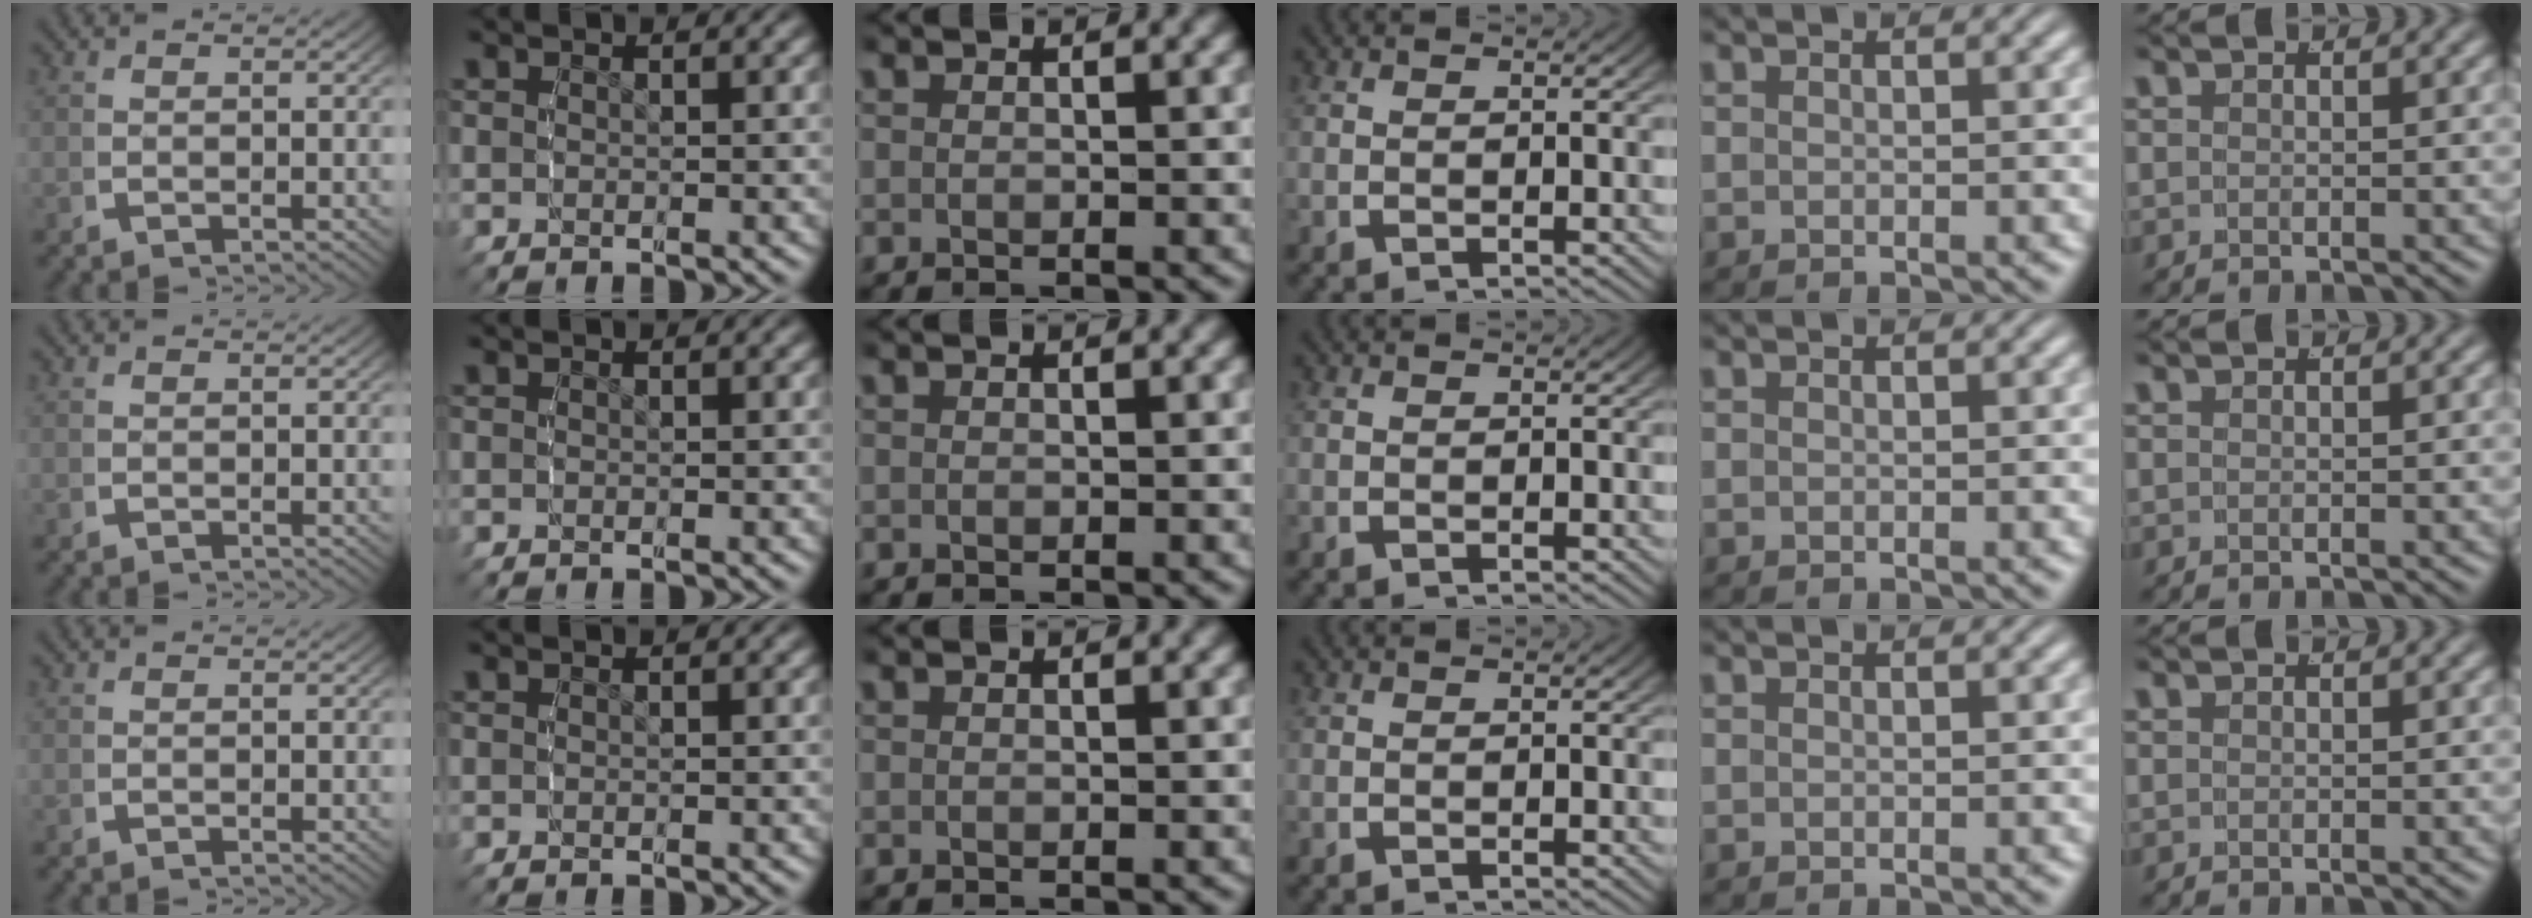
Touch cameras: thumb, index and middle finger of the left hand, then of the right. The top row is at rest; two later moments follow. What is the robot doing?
{"motion": "reach", "object": "paper"}